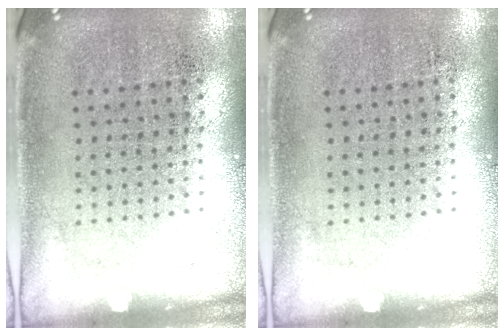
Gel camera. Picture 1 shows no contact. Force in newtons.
{"total": 0.0}